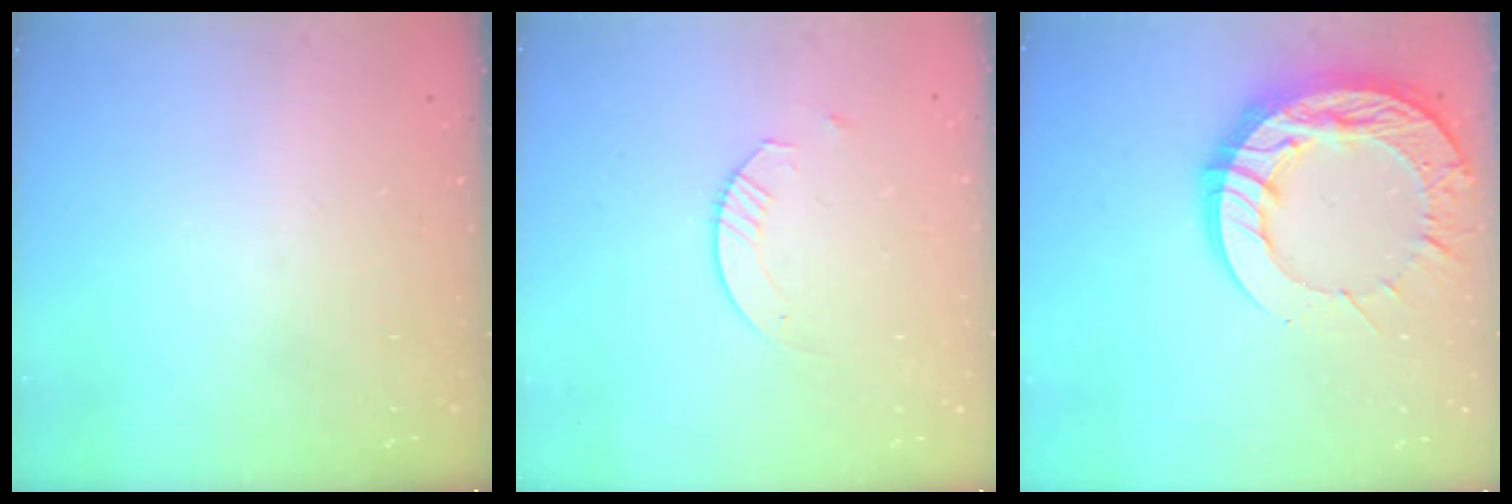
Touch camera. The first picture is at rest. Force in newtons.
{"total": 4.5, "press": 4.5, "slide": 0.5}
{"total": 20.5, "press": 20.4, "slide": 1.7}